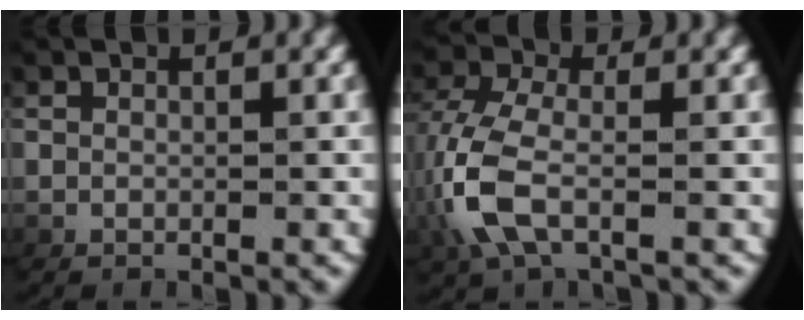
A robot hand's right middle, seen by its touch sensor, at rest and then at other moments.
{"total": 4.5, "force": [-0.5, 2.1, 3.9], "torque": [-0.116, -0.009, 0.000]}